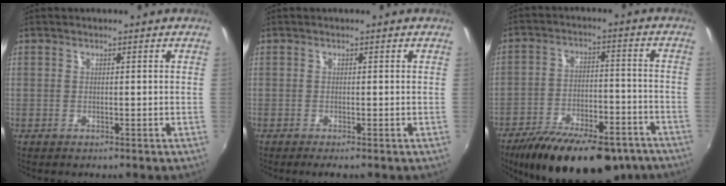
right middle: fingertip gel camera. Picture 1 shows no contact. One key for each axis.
{"total": 0.7, "fx": -0.5, "fy": -0.2, "fz": 0.3, "tx": -0.007, "ty": -0.003, "tz": -0.011}
{"total": 23.9, "fx": -18.1, "fy": 9.0, "fz": 12.8, "tx": -0.228, "ty": -0.020, "tz": -0.252}